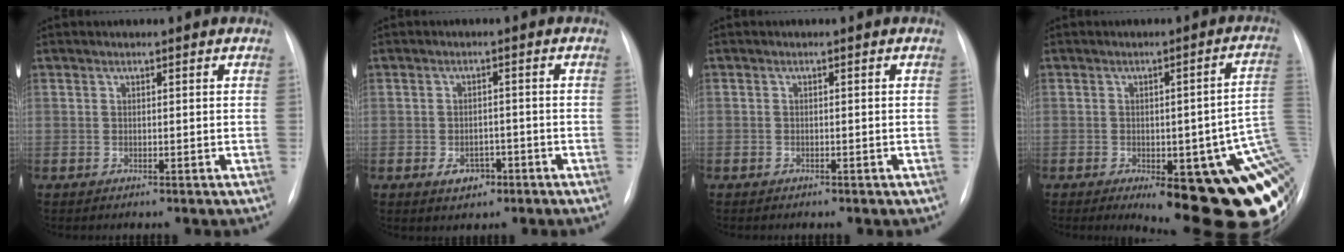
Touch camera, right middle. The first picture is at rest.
{"total": 3.5, "force": [-1.8, 2.3, 1.8], "torque": [-0.024, 0.004, -0.019]}
{"total": 1.3, "force": [-0.9, 0.8, 0.4], "torque": [-0.009, 0.003, -0.010]}
{"total": 25.3, "force": [-7.6, 7.0, 23.1], "torque": [-0.169, 0.003, -0.078]}